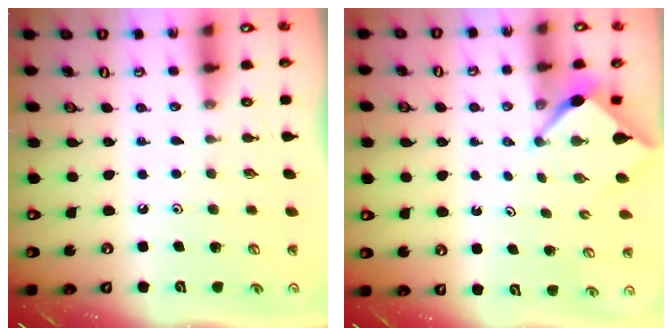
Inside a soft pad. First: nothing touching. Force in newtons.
{"total": 2.6, "press": 2.5, "slide": 0.3}